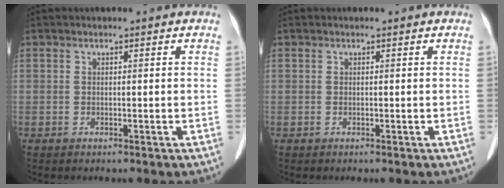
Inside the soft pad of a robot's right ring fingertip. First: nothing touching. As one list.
[{"total": 0.0}]